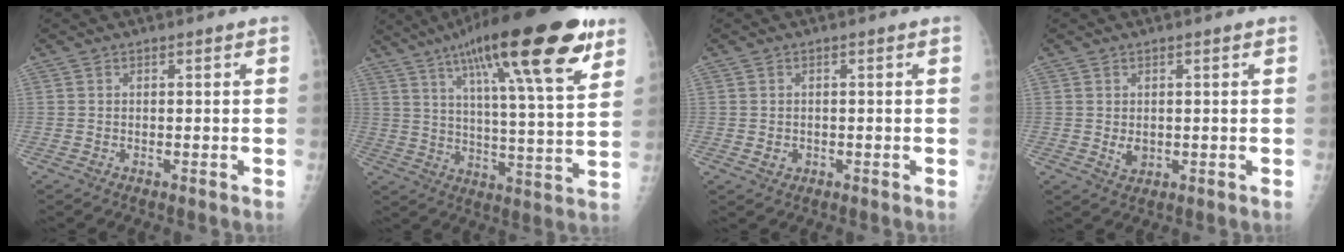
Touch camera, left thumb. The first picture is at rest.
{"total": 25.6, "force": [14.6, 5.1, 20.3], "torque": [-0.311, -0.034, 0.225]}
{"total": 1.7, "force": [-0.4, 1.5, 0.8], "torque": [-0.006, 0.001, 0.000]}
{"total": 2.5, "force": [-0.1, 1.9, 1.7], "torque": [-0.021, -0.004, 0.007]}